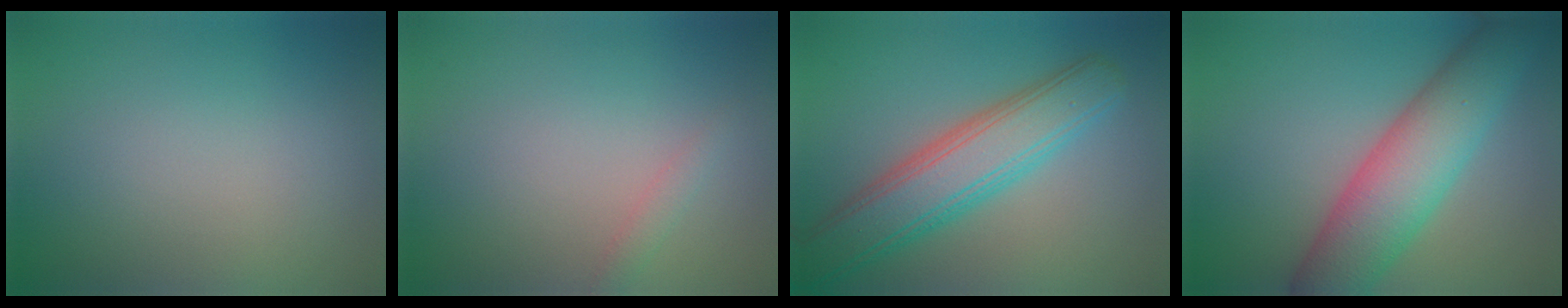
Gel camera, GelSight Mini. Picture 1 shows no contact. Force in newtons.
{"total": 0.9, "press": 0.9, "slide": 0.0}
{"total": 6.8, "press": 6.8, "slide": 0.1}
{"total": 8.1, "press": 8.1, "slide": 0.3}